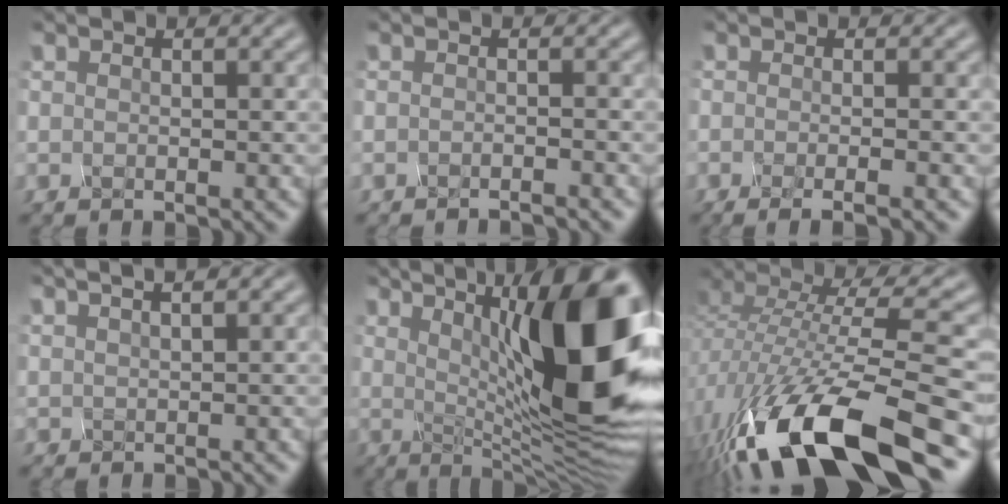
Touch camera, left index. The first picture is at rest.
{"total": 2.0, "force": [-1.9, -0.3, 0.4], "torque": [0.000, -0.001, -0.016]}
{"total": 2.6, "force": [-1.8, 0.4, 1.8], "torque": [-0.030, -0.009, -0.020]}
{"total": 3.2, "force": [2.7, 0.6, 1.5], "torque": [-0.016, 0.037, 0.020]}
{"total": 14.0, "force": [2.3, 3.5, 13.4], "torque": [-0.180, 0.015, 0.050]}
{"total": 13.2, "force": [-8.2, 4.0, 9.5], "torque": [-0.233, -0.011, -0.120]}